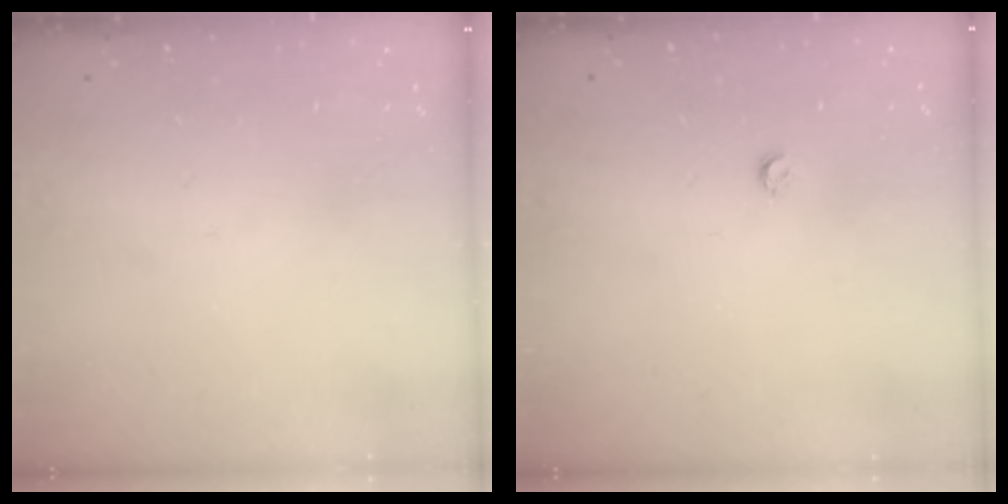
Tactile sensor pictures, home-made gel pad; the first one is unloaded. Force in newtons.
{"total": 2.9, "press": 2.8, "slide": 0.5}